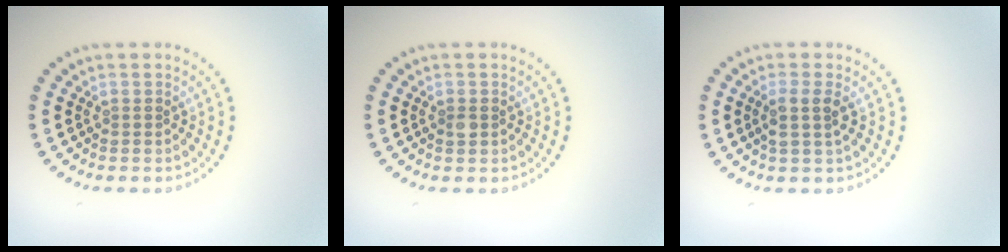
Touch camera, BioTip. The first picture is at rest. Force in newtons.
{"total": 0.9, "press": 0.9, "slide": 0.0}
{"total": 2.0, "press": 1.8, "slide": 1.0}